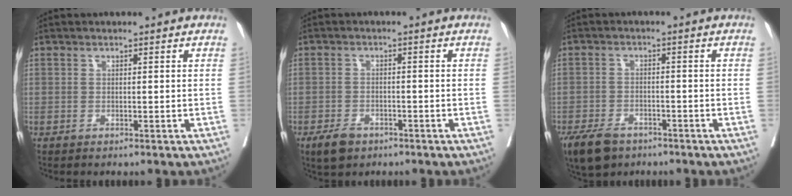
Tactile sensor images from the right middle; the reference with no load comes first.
{"total": 3.6, "force": [-2.4, 2.0, 1.7], "torque": [-0.034, -0.001, -0.036]}
{"total": 7.2, "force": [-5.2, 3.9, 3.2], "torque": [-0.060, -0.005, -0.086]}